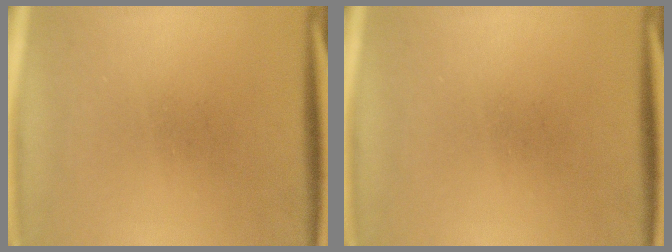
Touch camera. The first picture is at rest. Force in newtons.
{"total": 0.0}